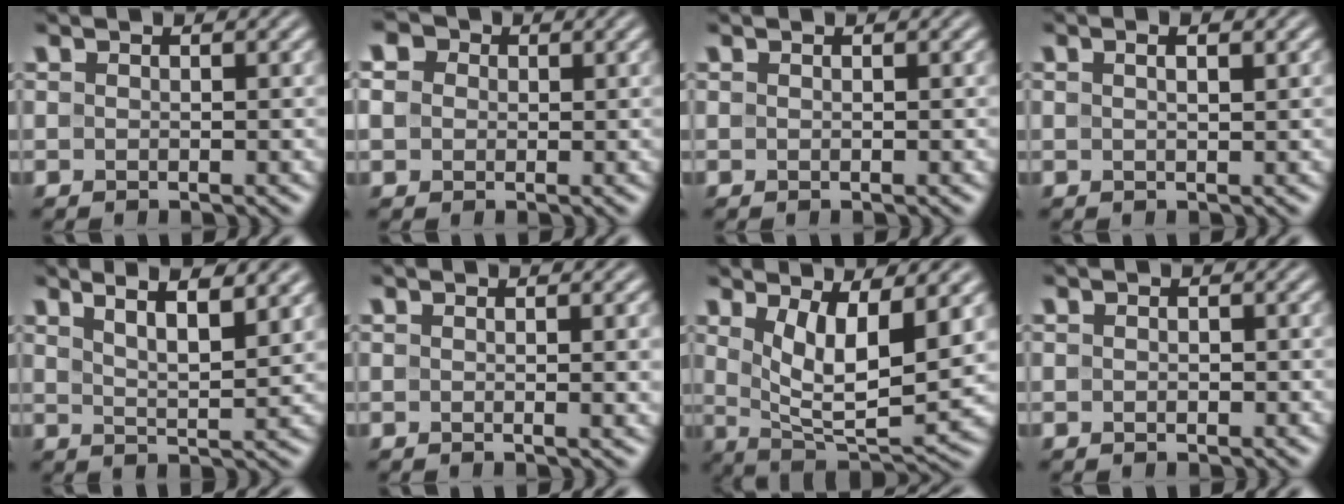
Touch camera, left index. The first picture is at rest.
{"total": 5.5, "force": [1.9, 4.3, 2.8], "torque": [-0.069, 0.025, 0.003]}
{"total": 0.0}
{"total": 1.9, "force": [0.9, 0.5, 1.6], "torque": [-0.015, -0.005, 0.007]}
{"total": 5.9, "force": [4.0, 1.5, 4.0], "torque": [-0.040, 0.017, 0.046]}
{"total": 2.4, "force": [0.1, 0.6, 2.3], "torque": [-0.023, 0.003, -0.001]}
{"total": 6.9, "force": [2.3, 2.3, 6.1], "torque": [-0.117, -0.019, 0.048]}
{"total": 0.5, "force": [-0.1, 0.4, 0.4], "torque": [-0.007, 0.000, 0.000]}